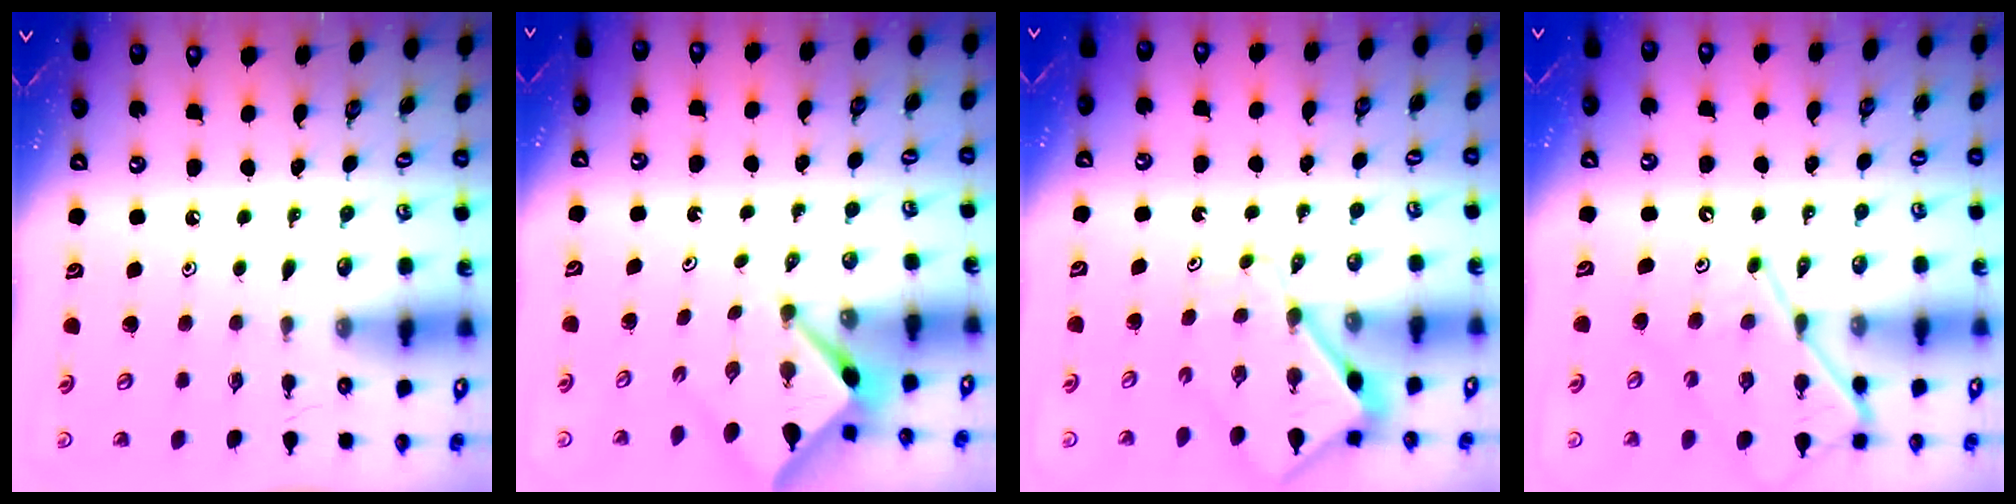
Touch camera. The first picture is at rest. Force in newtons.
{"total": 2.5, "press": 2.5, "slide": 0.3}
{"total": 7.5, "press": 7.5, "slide": 0.8}
{"total": 10.9, "press": 10.9, "slide": 1.2}